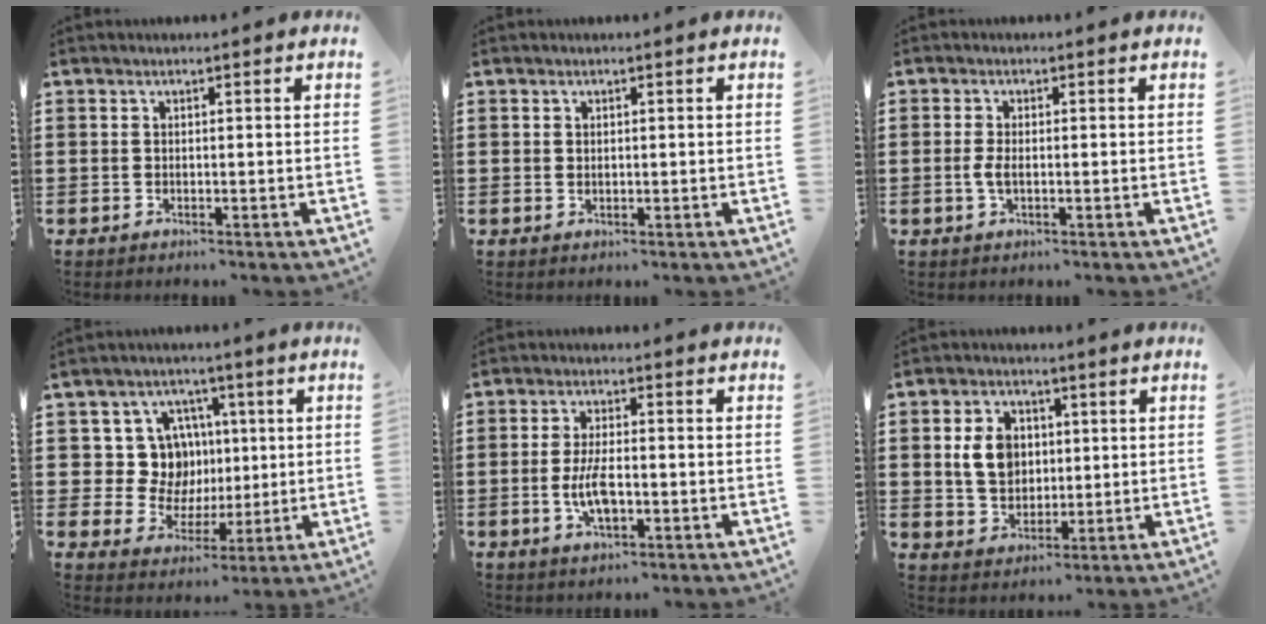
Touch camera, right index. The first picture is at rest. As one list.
[{"total": 0.6, "force": [0.4, 0.5, 0.2], "torque": [-0.005, 0.004, 0.007]}, {"total": 2.1, "force": [-0.3, 0.8, 2.0], "torque": [-0.051, -0.005, -0.011]}, {"total": 9.9, "force": [2.0, 9.1, 3.3], "torque": [-0.076, 0.004, 0.044]}, {"total": 6.1, "force": [-1.3, 2.4, 5.4], "torque": [-0.121, -0.005, -0.029]}, {"total": 6.7, "force": [1.1, 5.1, 4.2], "torque": [-0.095, 0.012, 0.015]}]